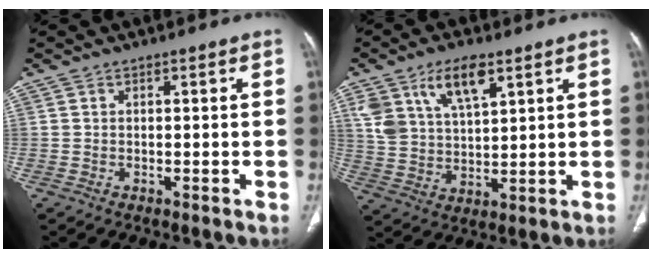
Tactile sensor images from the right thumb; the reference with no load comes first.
{"total": 11.2, "force": [6.1, 5.3, 7.8], "torque": [-0.136, -0.017, 0.126]}